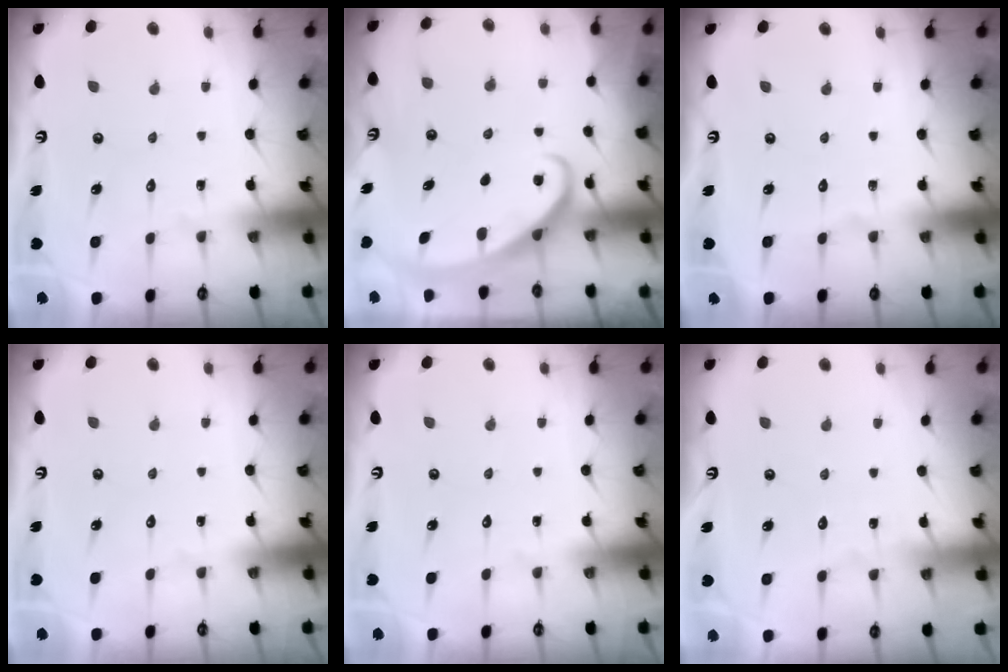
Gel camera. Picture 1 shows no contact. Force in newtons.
{"total": 3.0, "press": 2.9, "slide": 0.3}
{"total": 0.0}
{"total": 0.0}
{"total": 0.0}
{"total": 2.8, "press": 2.8, "slide": 0.3}